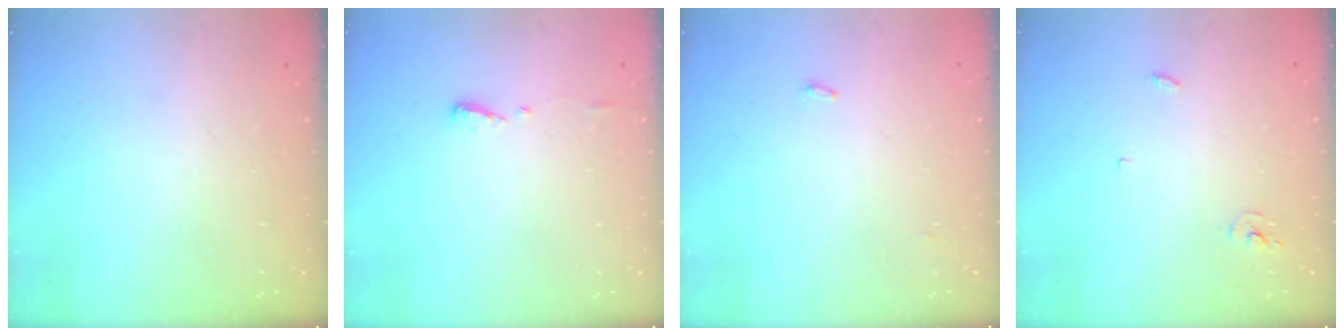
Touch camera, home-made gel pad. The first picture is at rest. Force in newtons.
{"total": 4.9, "press": 4.9, "slide": 0.6}
{"total": 6.3, "press": 2.7, "slide": 5.7}
{"total": 2.9, "press": 2.9, "slide": 0.2}